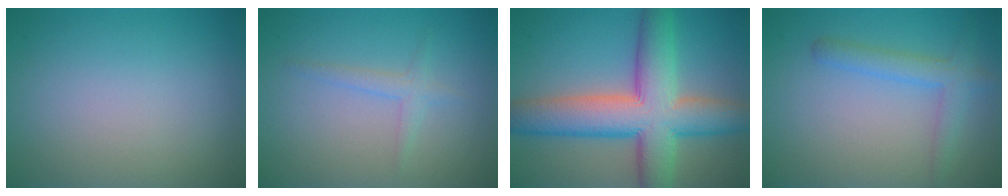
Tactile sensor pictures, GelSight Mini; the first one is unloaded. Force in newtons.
{"total": 1.4, "press": 1.4, "slide": 0.1}
{"total": 10.4, "press": 10.4, "slide": 0.5}
{"total": 2.7, "press": 2.7, "slide": 0.1}